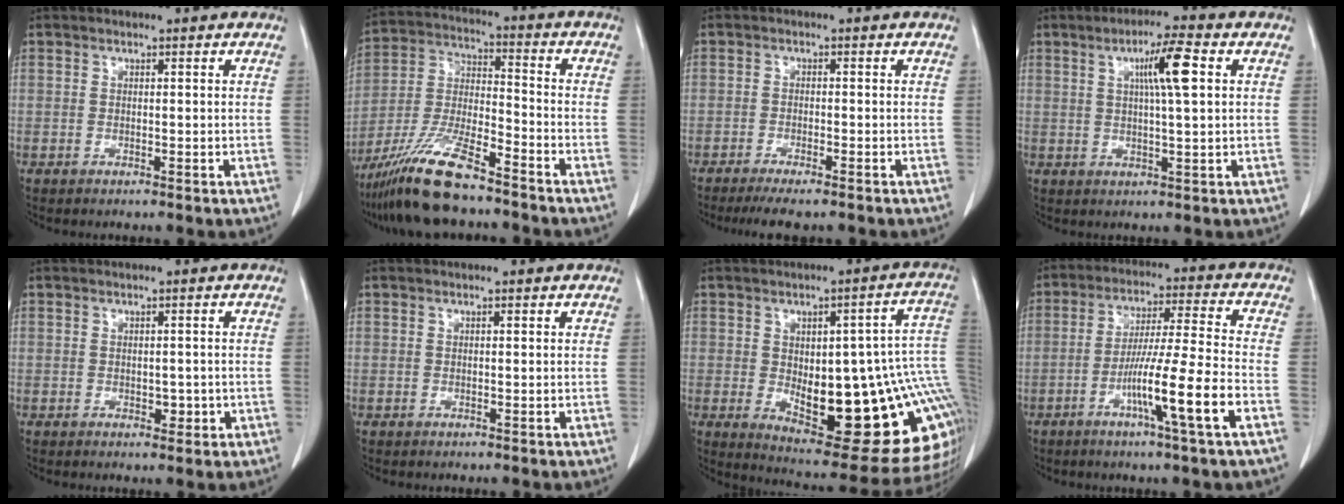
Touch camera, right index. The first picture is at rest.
{"total": 13.8, "force": [-10.6, 1.9, 8.6], "torque": [-0.178, -0.018, -0.196]}
{"total": 5.9, "force": [-4.9, 0.7, 3.2], "torque": [-0.043, -0.011, -0.076]}
{"total": 6.9, "force": [2.0, 0.0, 6.6], "torque": [-0.115, 0.003, 0.032]}
{"total": 2.1, "force": [-0.5, 1.4, 1.5], "torque": [-0.017, 0.002, -0.001]}
{"total": 0.0}
{"total": 26.0, "force": [-2.4, 8.2, 24.6], "torque": [-0.257, 0.014, -0.009]}
{"total": 12.3, "force": [-5.0, -1.3, 11.2], "torque": [-0.199, -0.009, -0.089]}